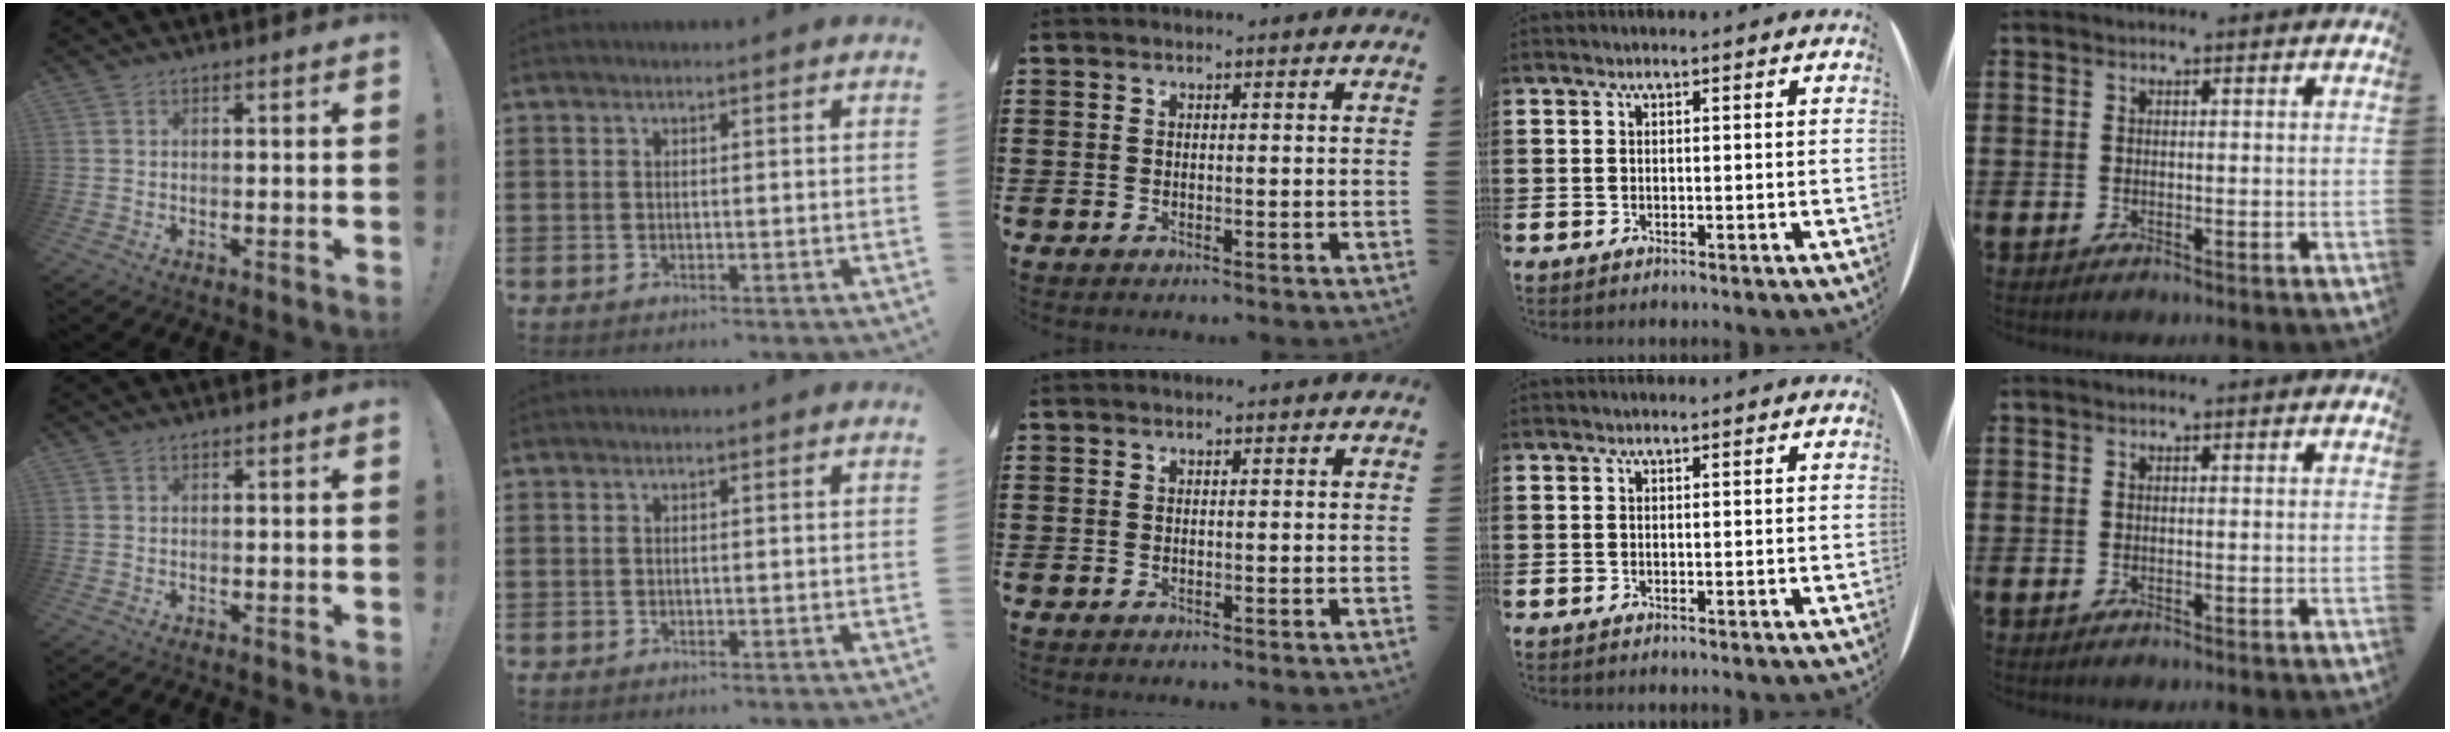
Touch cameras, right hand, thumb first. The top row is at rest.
{}